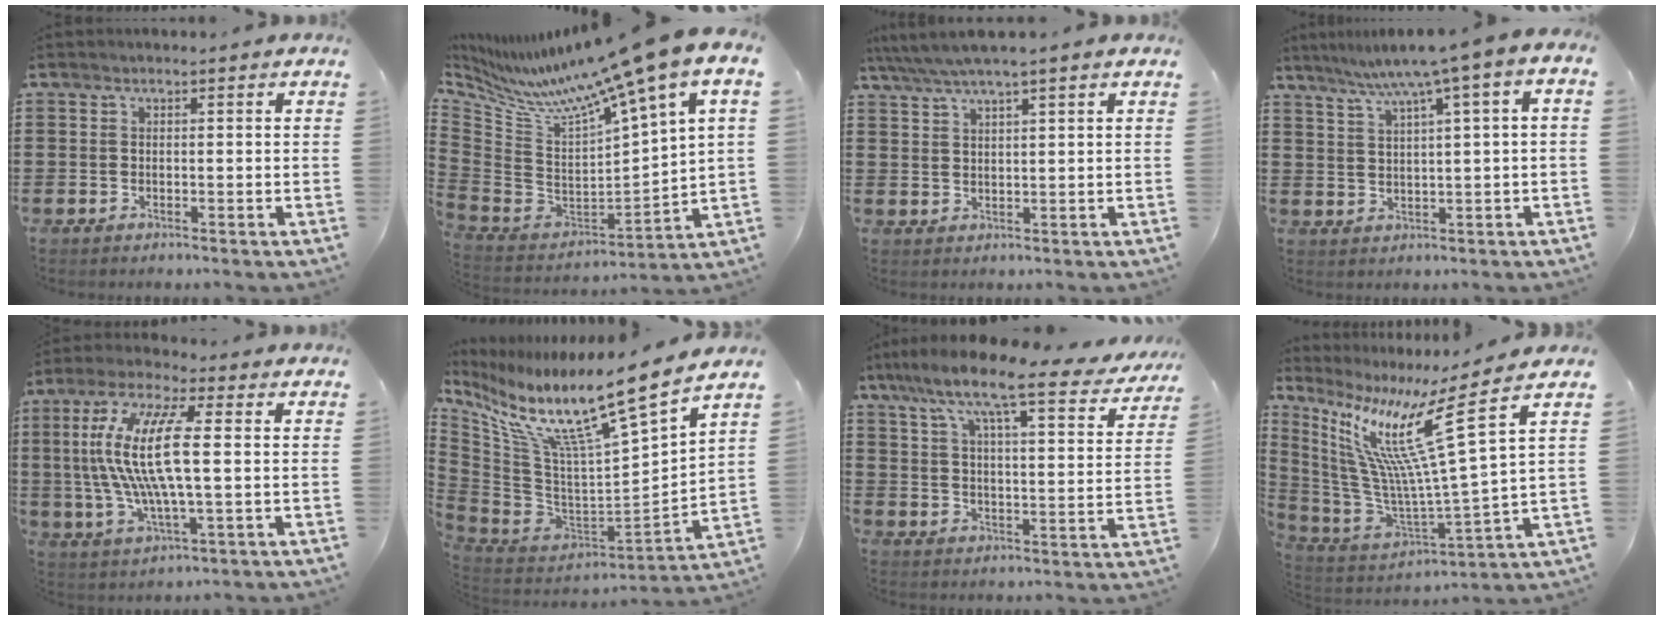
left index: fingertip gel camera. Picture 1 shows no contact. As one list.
[{"total": 11.0, "force": [8.5, -0.8, 7.0], "torque": [-0.153, -0.072, 0.126]}, {"total": 3.6, "force": [2.8, 0.1, 2.2], "torque": [-0.049, -0.002, 0.051]}, {"total": 5.8, "force": [2.9, 0.0, 5.0], "torque": [-0.105, -0.015, 0.043]}, {"total": 13.5, "force": [1.1, 3.9, 12.8], "torque": [-0.281, -0.008, 0.010]}, {"total": 12.6, "force": [8.3, 1.5, 9.4], "torque": [-0.186, -0.068, 0.125]}, {"total": 10.2, "force": [8.0, 1.2, 6.2], "torque": [-0.142, -0.043, 0.130]}, {"total": 15.2, "force": [7.6, 1.0, 13.2], "torque": [-0.292, -0.059, 0.106]}]